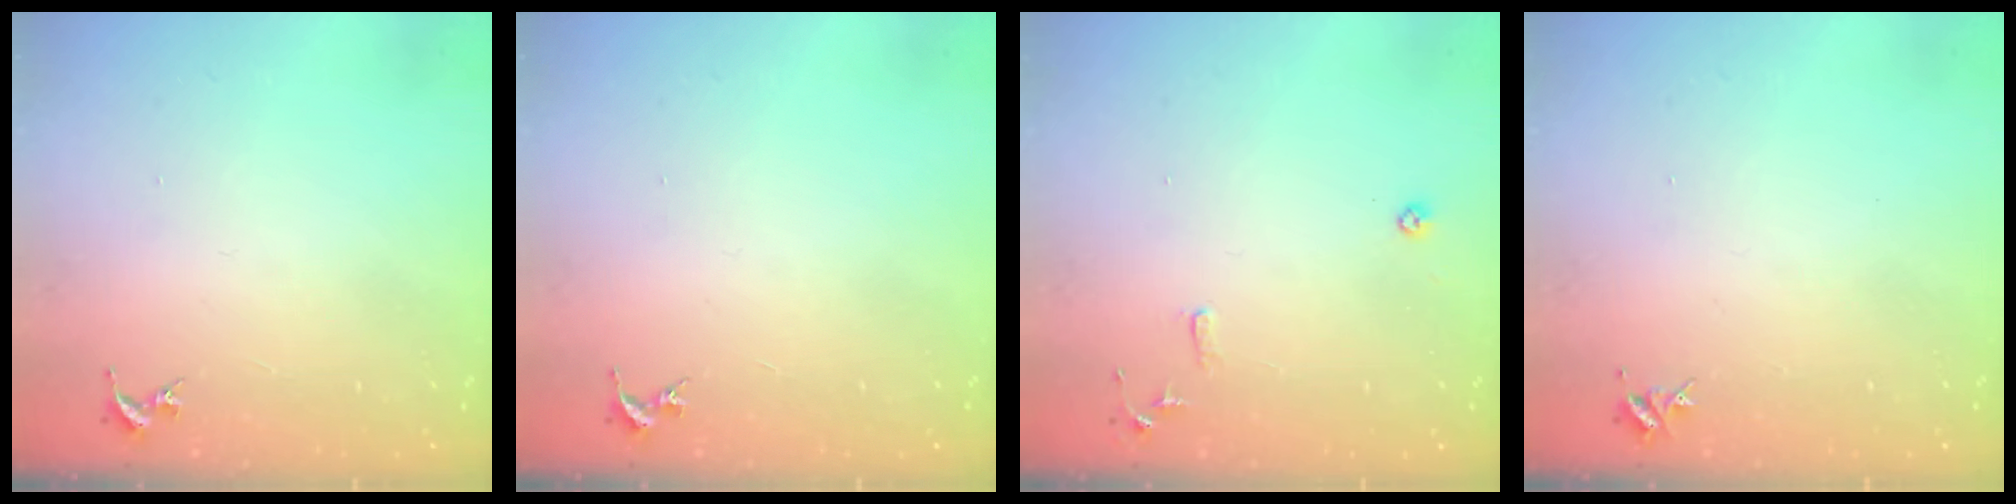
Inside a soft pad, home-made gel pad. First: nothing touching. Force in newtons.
{"total": 0.0}
{"total": 8.9, "press": 8.9, "slide": 1.0}
{"total": 4.0, "press": 4.0, "slide": 0.5}